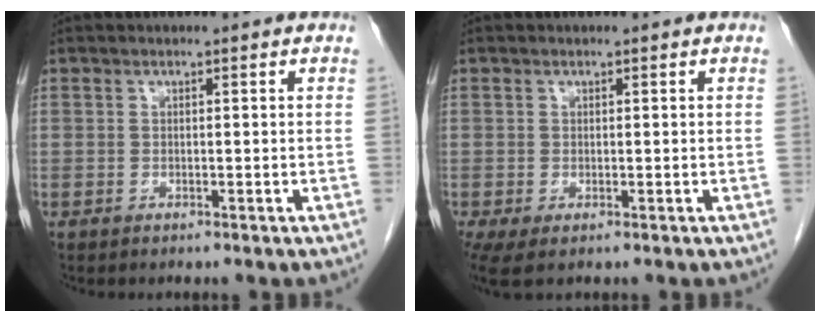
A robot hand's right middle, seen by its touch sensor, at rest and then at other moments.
{"total": 3.0, "force": [-1.0, 1.2, 2.5], "torque": [-0.050, -0.009, -0.012]}